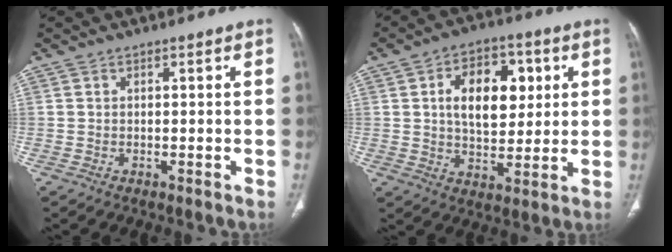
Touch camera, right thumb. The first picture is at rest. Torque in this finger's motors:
{"motor_torque": [-0.14, 0.62, 0.26, 0.26, 0.25]}